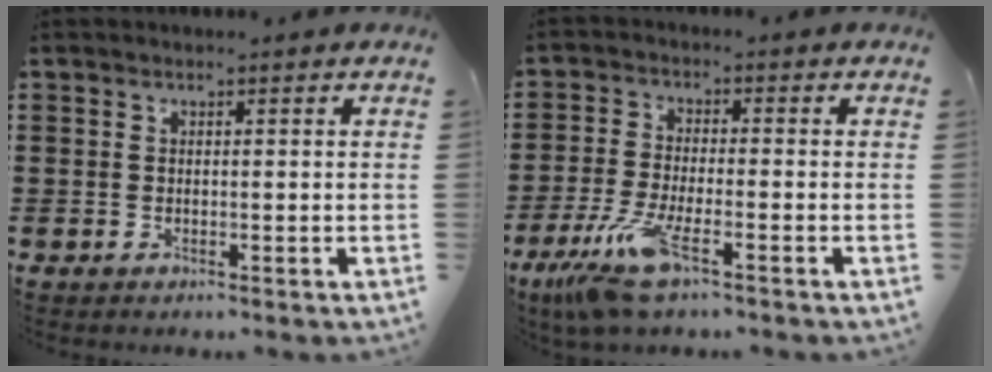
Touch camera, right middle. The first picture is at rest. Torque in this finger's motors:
{"motor_torque": [1.19, -0.95, 0.23, 0.19]}